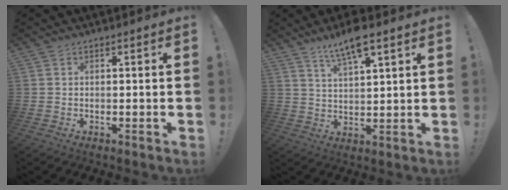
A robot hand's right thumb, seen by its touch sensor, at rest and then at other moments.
{"total": 8.9, "force": [6.3, 2.0, 5.9], "torque": [-0.105, -0.029, 0.110]}